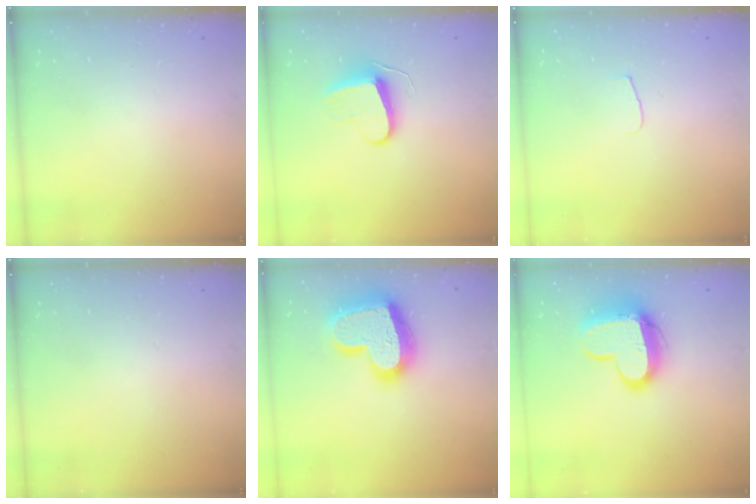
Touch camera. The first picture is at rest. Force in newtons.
{"total": 9.1, "press": 9.1, "slide": 0.7}
{"total": 3.8, "press": 3.8, "slide": 0.4}
{"total": 0.0}
{"total": 24.6, "press": 24.5, "slide": 1.9}
{"total": 14.4, "press": 14.3, "slide": 1.4}